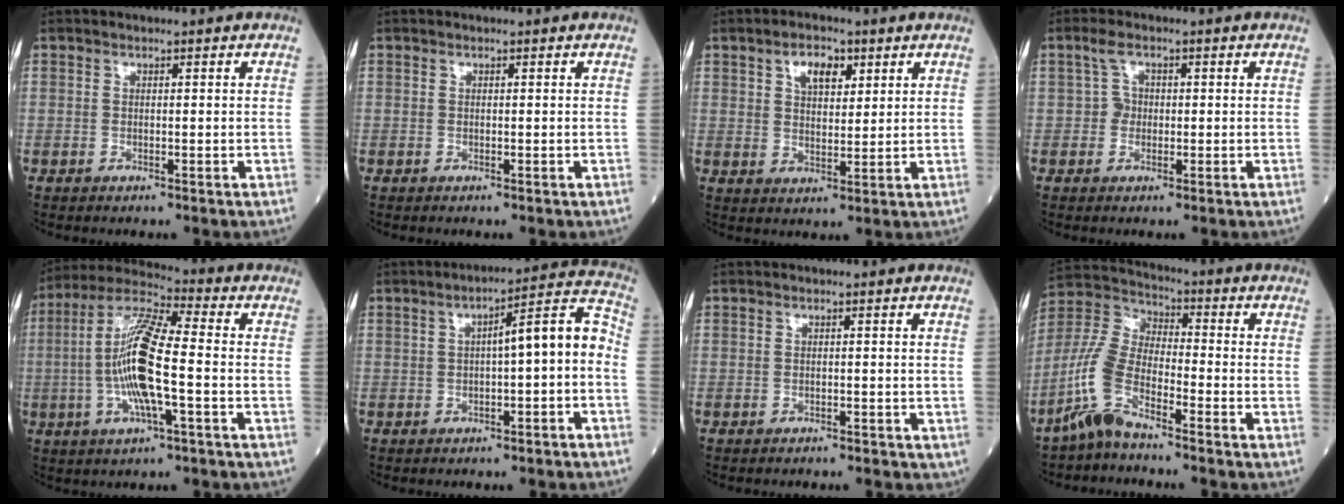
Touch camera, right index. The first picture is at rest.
{"total": 0.0}
{"total": 5.1, "force": [2.6, 2.6, 3.5], "torque": [-0.063, 0.008, 0.047]}
{"total": 1.9, "force": [0.2, 1.7, 1.0], "torque": [-0.017, 0.010, 0.003]}
{"total": 13.2, "force": [-1.8, 1.5, 12.9], "torque": [-0.262, 0.003, -0.037]}
{"total": 7.8, "force": [-0.6, 1.2, 7.7], "torque": [-0.104, 0.032, -0.010]}
{"total": 1.6, "force": [-1.3, 0.7, 0.7], "torque": [-0.015, -0.002, -0.009]}
{"total": 8.8, "force": [-5.7, 2.8, 6.0], "torque": [-0.156, -0.002, -0.127]}